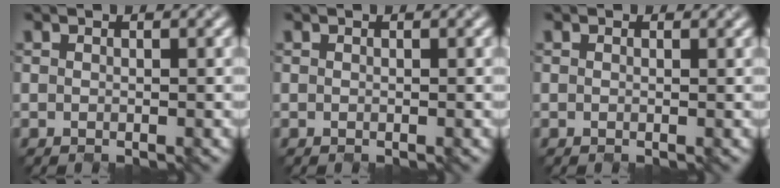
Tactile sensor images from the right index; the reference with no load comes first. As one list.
[{"total": 0.0}, {"total": 0.7, "force": [0.6, 0.4, 0.1], "torque": [-0.005, -0.002, 0.008]}]